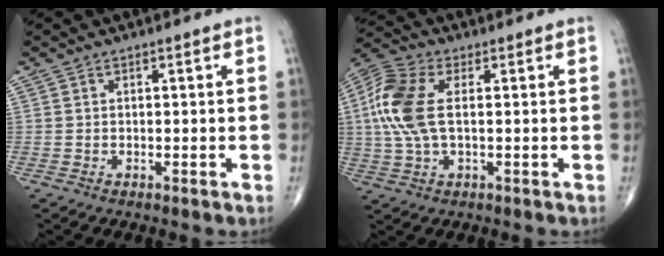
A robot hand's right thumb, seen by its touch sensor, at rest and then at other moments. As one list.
[{"total": 11.7, "force": [1.3, 6.1, 9.8], "torque": [-0.235, 0.018, 0.022]}]